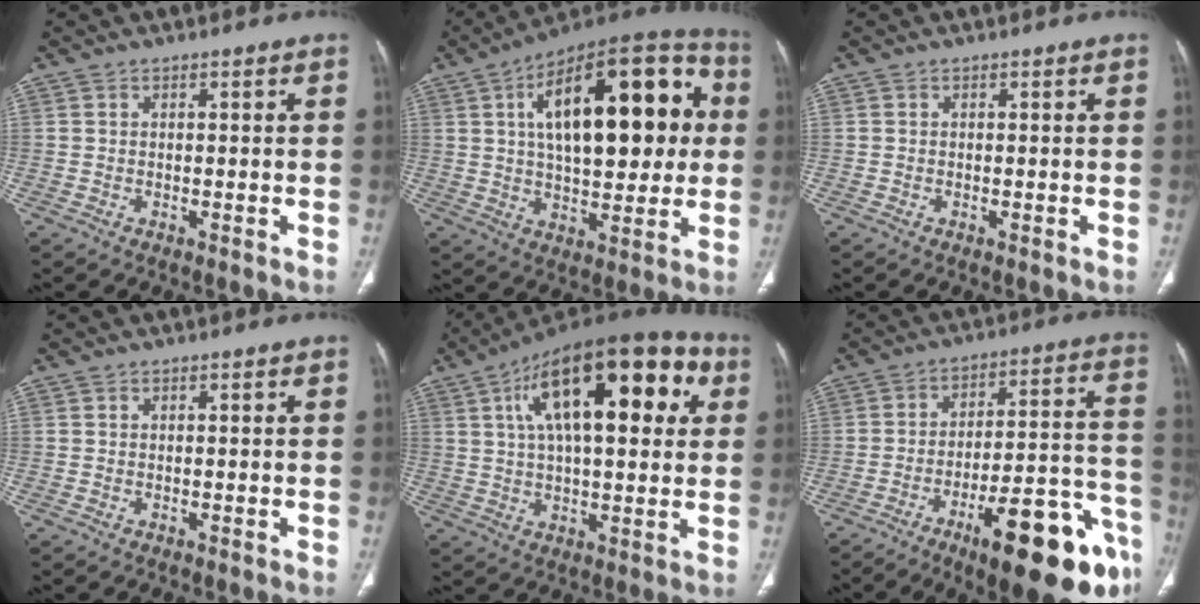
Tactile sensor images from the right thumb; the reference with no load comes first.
{"total": 28.6, "force": [5.8, 13.3, 24.6], "torque": [-0.343, 0.027, 0.081]}
{"total": 0.0}
{"total": 0.0}
{"total": 25.9, "force": [8.5, 10.9, 22.0], "torque": [-0.323, 0.021, 0.123]}
{"total": 24.0, "force": [-13.4, 6.4, 18.9], "torque": [-0.188, 0.082, -0.190]}